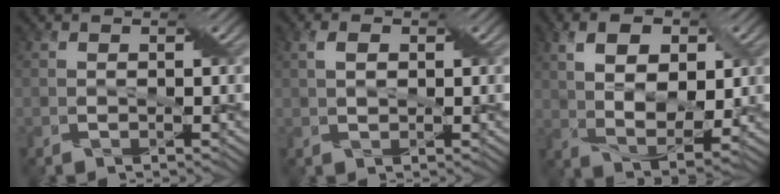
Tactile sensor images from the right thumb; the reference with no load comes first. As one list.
[{"total": 2.1, "force": [0.6, 1.2, 1.6], "torque": [-0.035, 0.004, 0.011]}, {"total": 9.3, "force": [2.5, 5.4, 7.2], "torque": [-0.145, -0.001, 0.043]}]